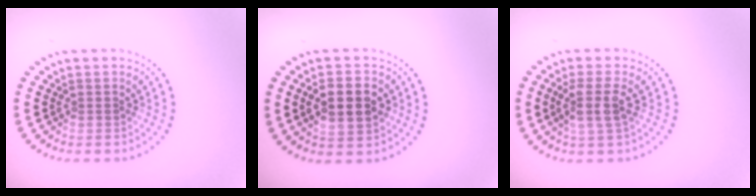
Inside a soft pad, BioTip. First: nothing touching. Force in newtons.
{"total": 4.3, "press": 4.3, "slide": 0.3}
{"total": 2.9, "press": 2.4, "slide": 1.6}